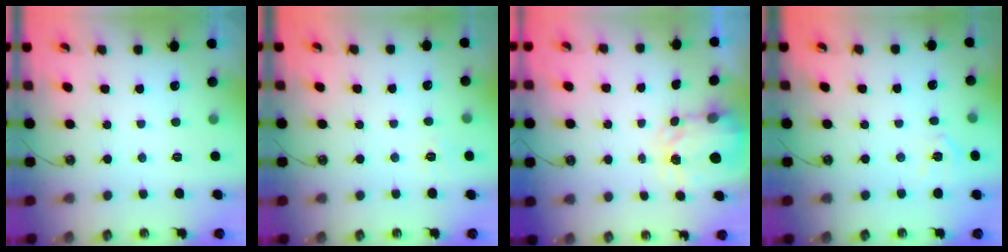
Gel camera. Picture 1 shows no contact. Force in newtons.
{"total": 4.8, "press": 4.8, "slide": 0.6}
{"total": 3.5, "press": 3.5, "slide": 0.4}
{"total": 5.0, "press": 4.9, "slide": 0.5}